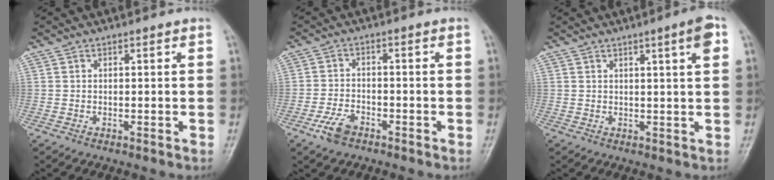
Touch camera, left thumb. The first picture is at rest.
{"total": 4.5, "force": [-2.9, 2.4, 2.6], "torque": [-0.053, 0.013, -0.054]}
{"total": 4.4, "force": [1.9, 0.1, 4.0], "torque": [-0.058, -0.004, 0.027]}